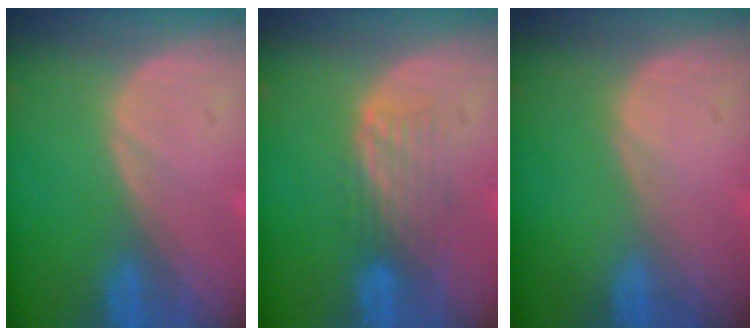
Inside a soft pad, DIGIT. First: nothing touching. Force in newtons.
{"total": 4.3, "press": 3.7, "slide": 2.2}
{"total": 0.0}